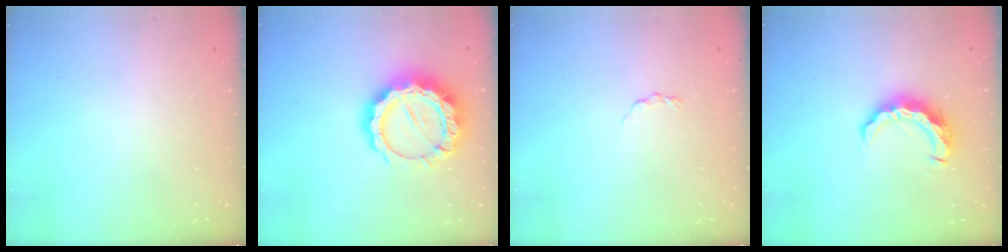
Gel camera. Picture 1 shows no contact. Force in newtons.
{"total": 16.7, "press": 16.7, "slide": 1.1}
{"total": 2.8, "press": 2.7, "slide": 0.4}
{"total": 9.6, "press": 9.6, "slide": 0.6}